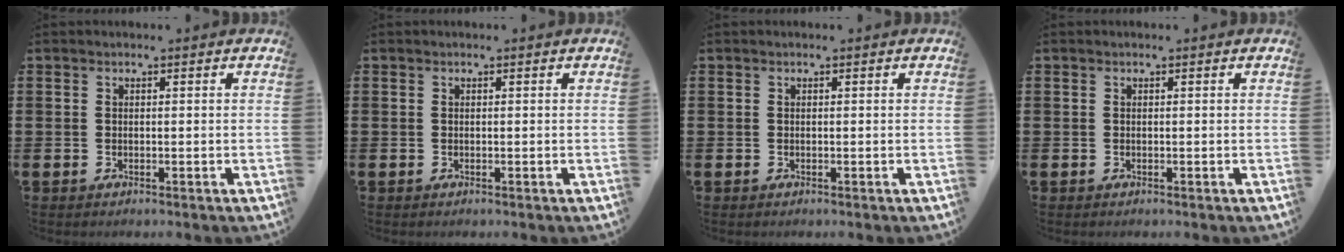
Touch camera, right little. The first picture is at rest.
{"total": 0.0}
{"total": 0.0}
{"total": 0.0}